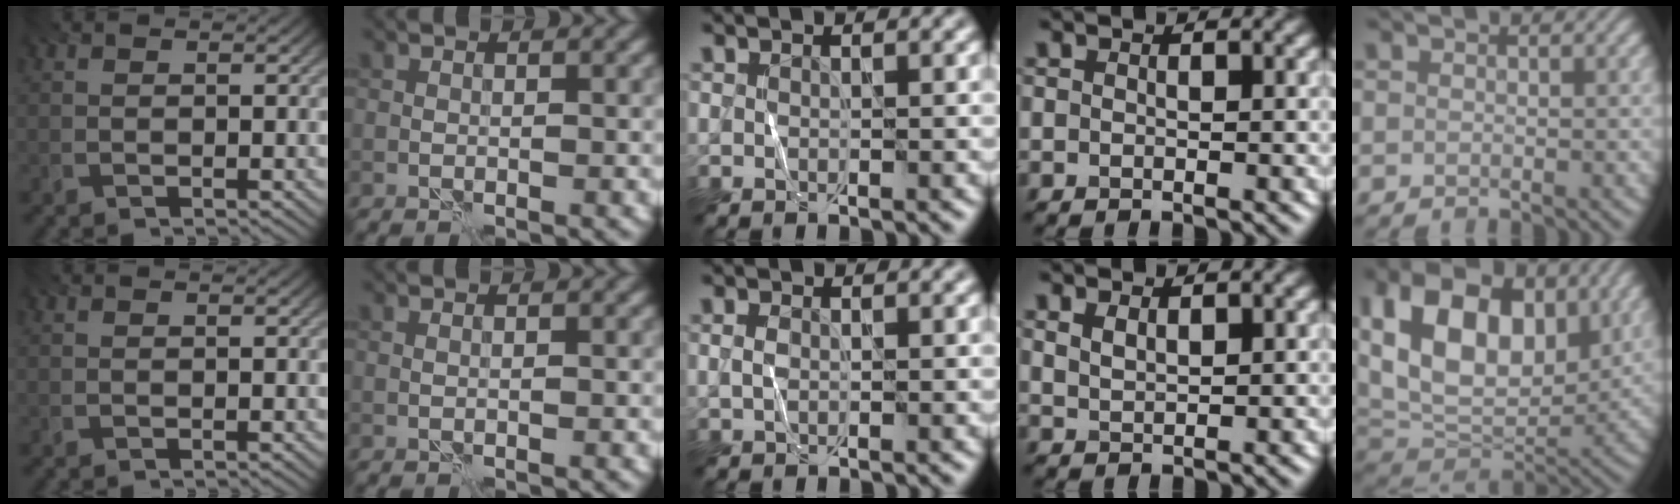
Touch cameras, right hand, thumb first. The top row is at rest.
{"middle": {"total": 0.8, "force": [0.2, 0.6, 0.6], "torque": [-0.016, 0.001, 0.002]}, "ring": {"total": 1.3, "force": [0.9, 0.6, 0.8], "torque": [-0.020, 0.000, 0.023]}, "little": {"total": 14.8, "force": [3.8, 9.7, 10.4], "torque": [-0.198, 0.020, 0.070]}}